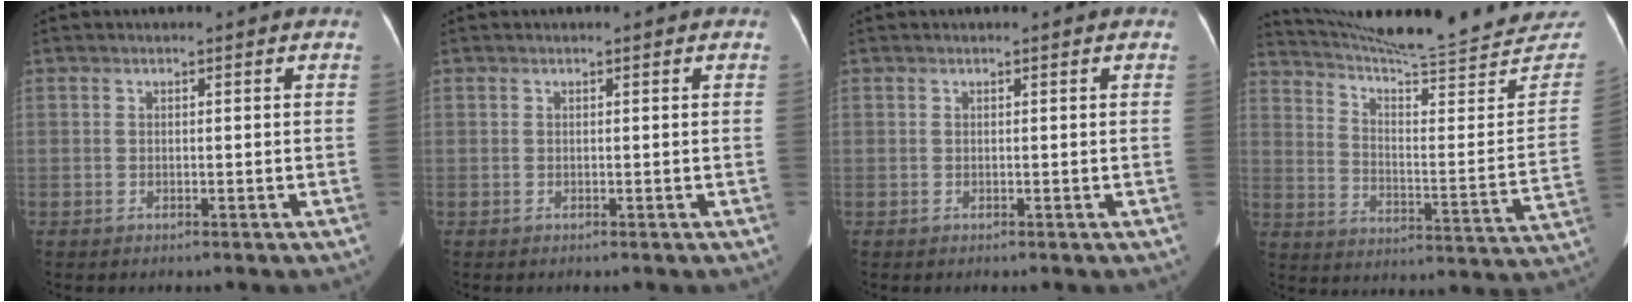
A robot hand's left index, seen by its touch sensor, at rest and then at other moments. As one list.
[{"total": 0.0}, {"total": 0.0}, {"total": 27.5, "force": [26.0, 1.4, 9.0], "torque": [-0.143, -0.103, 0.344]}]